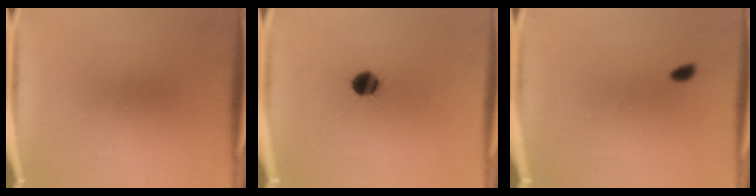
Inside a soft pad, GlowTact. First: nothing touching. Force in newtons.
{"total": 5.3}
{"total": 1.5}